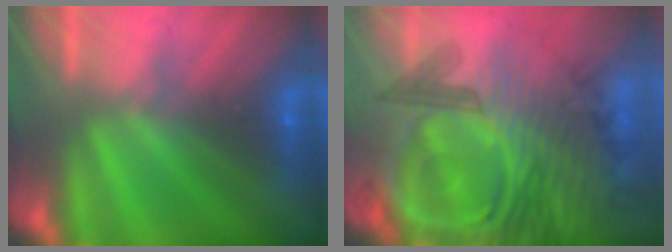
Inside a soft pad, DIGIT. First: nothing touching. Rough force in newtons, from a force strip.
{"total": 7.7}